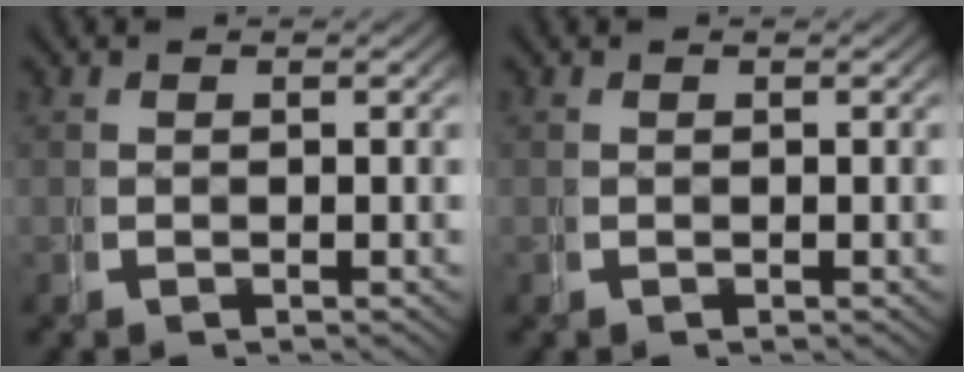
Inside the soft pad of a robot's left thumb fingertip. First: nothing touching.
{"total": 0.0}